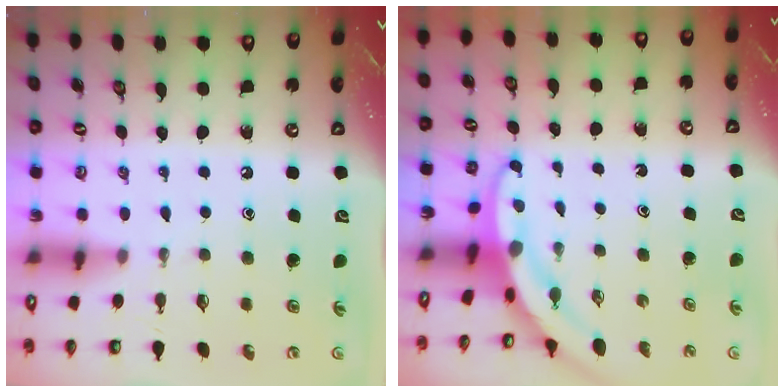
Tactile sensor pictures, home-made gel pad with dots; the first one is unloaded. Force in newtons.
{"total": 3.2, "press": 3.2, "slide": 0.3}